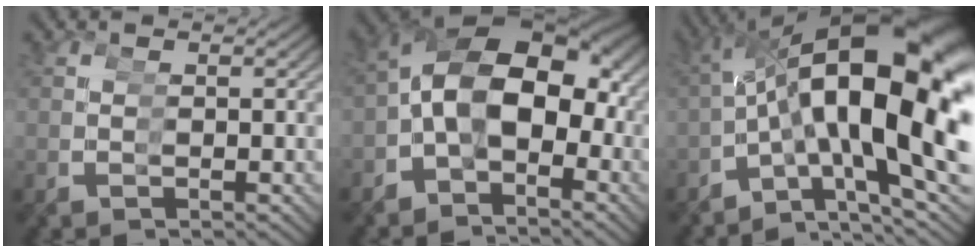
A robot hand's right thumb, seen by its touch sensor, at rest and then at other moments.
{"total": 12.7, "force": [-0.5, 9.8, 8.0], "torque": [-0.149, -0.006, -0.008]}
{"total": 16.9, "force": [0.3, 9.1, 14.2], "torque": [-0.214, -0.008, 0.016]}